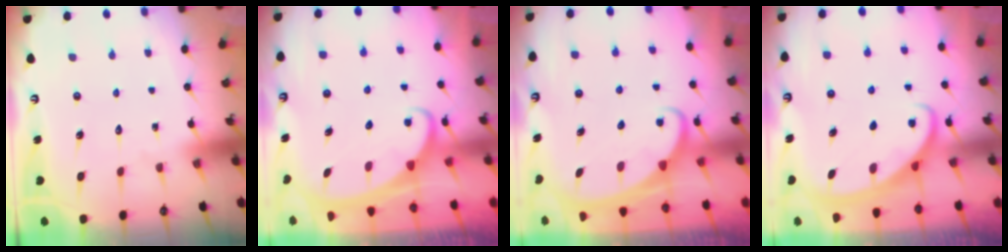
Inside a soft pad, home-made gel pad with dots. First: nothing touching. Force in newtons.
{"total": 2.4, "press": 2.4, "slide": 0.3}
{"total": 2.2, "press": 2.2, "slide": 0.3}
{"total": 2.9, "press": 2.9, "slide": 0.3}